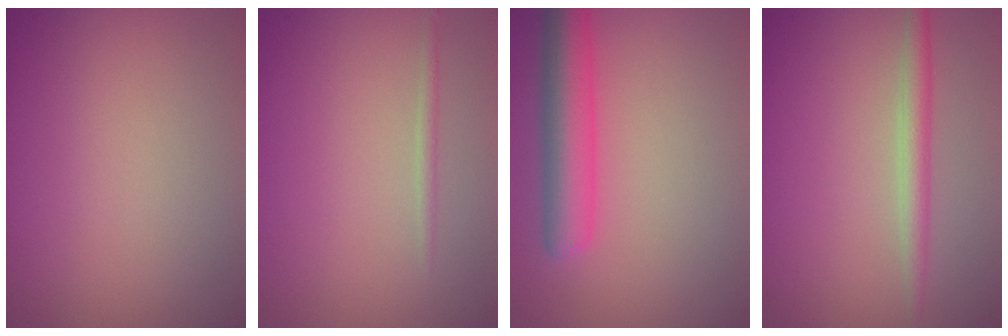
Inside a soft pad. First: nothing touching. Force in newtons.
{"total": 0.8, "press": 0.8, "slide": 0.0}
{"total": 5.0, "press": 5.0, "slide": 0.3}
{"total": 2.2, "press": 2.2, "slide": 0.0}